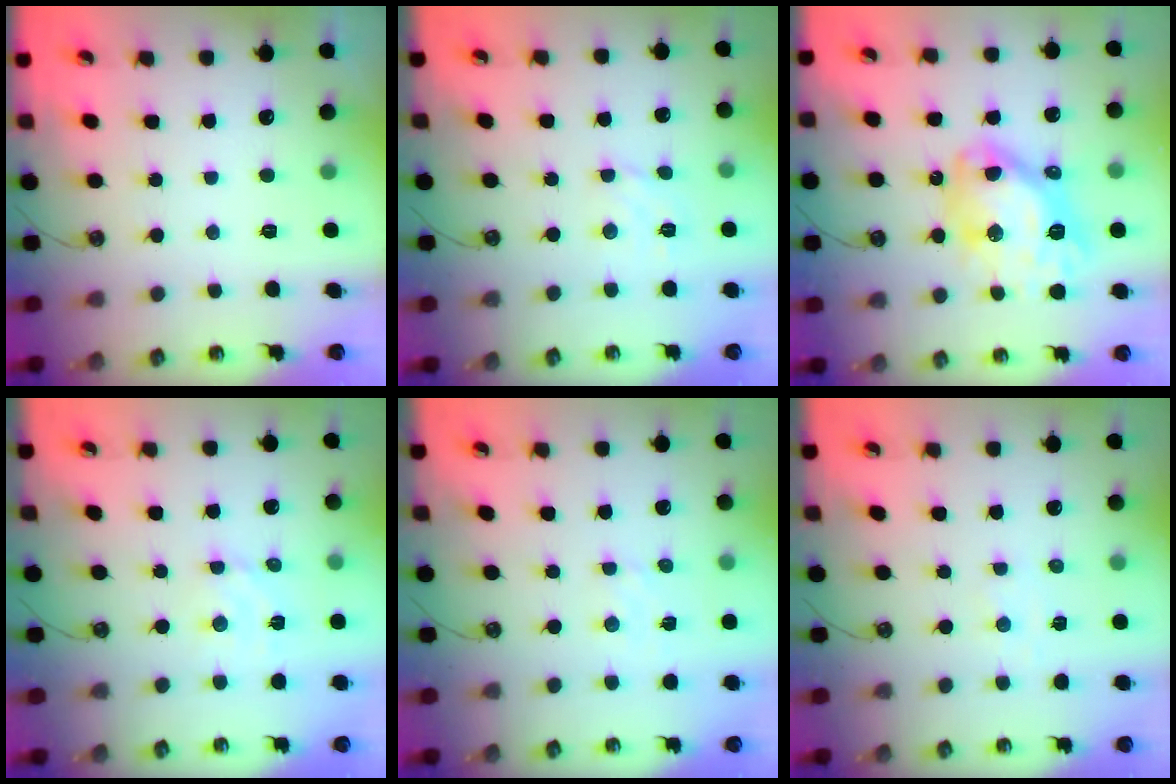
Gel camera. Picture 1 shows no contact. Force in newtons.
{"total": 3.4, "press": 3.4, "slide": 0.4}
{"total": 16.7, "press": 16.6, "slide": 1.7}
{"total": 3.3, "press": 3.3, "slide": 0.3}
{"total": 1.7, "press": 1.7, "slide": 0.3}
{"total": 1.4, "press": 1.4, "slide": 0.4}